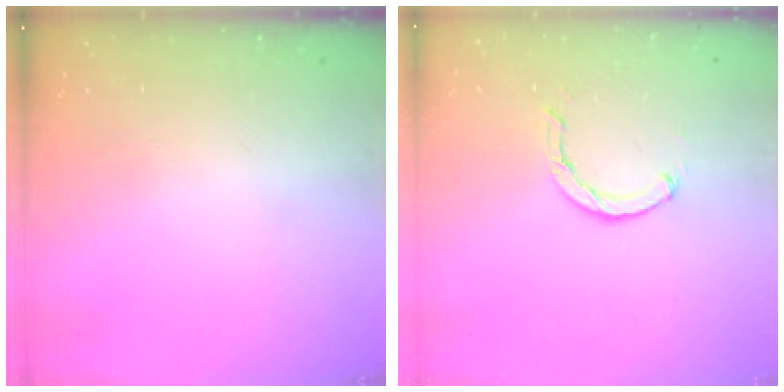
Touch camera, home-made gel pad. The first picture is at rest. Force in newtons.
{"total": 2.1, "press": 2.1, "slide": 0.3}